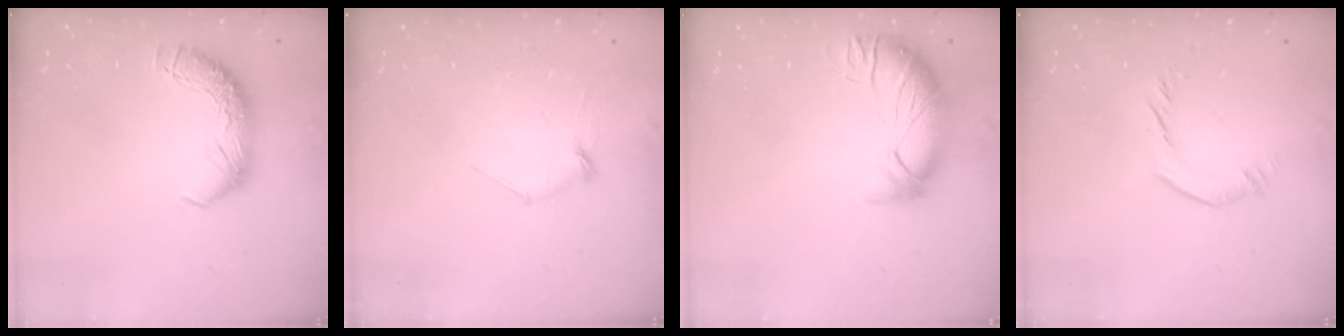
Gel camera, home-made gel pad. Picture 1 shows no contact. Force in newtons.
{"total": 7.6, "press": 7.6, "slide": 0.8}
{"total": 2.8, "press": 1.3, "slide": 2.5}
{"total": 4.1, "press": 3.9, "slide": 1.2}